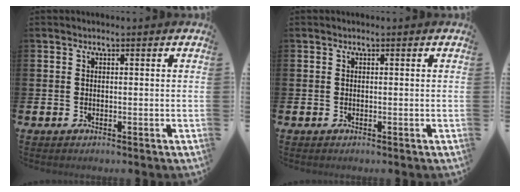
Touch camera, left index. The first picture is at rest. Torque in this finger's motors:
{"motor_torque": [0.00, 0.00, -0.01, 0.00]}